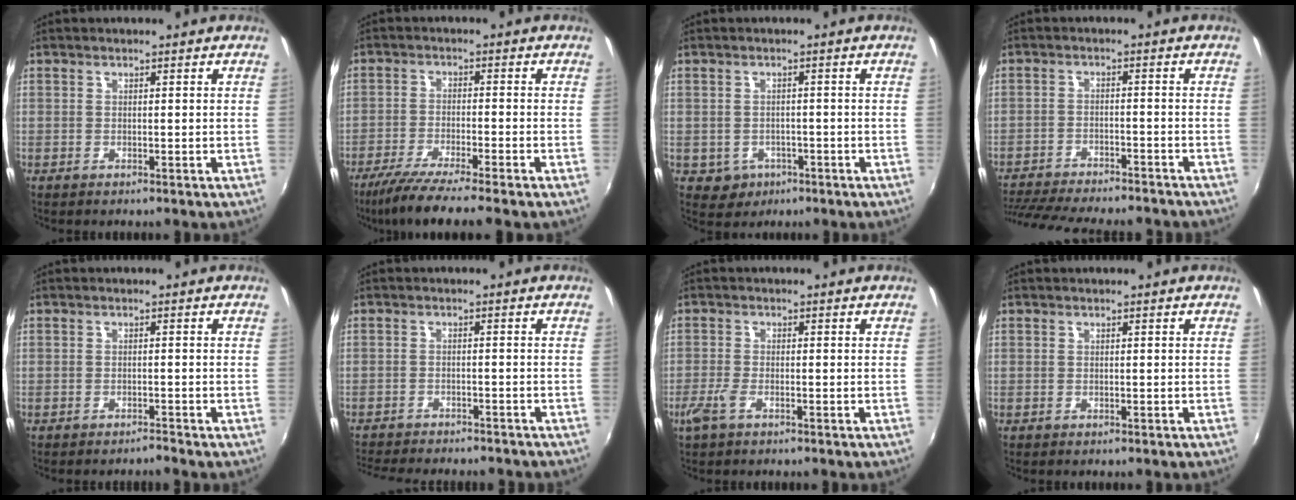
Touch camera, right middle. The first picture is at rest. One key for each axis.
{"total": 9.0, "fx": -7.5, "fy": -0.8, "fz": 5.0, "tx": -0.110, "ty": -0.027, "tz": -0.128}
{"total": 4.2, "fx": -1.6, "fy": 3.8, "fz": 1.0, "tx": -0.031, "ty": 0.002, "tz": -0.015}
{"total": 18.9, "fx": -16.5, "fy": 3.9, "fz": 8.4, "tx": -0.172, "ty": -0.029, "tz": -0.240}
{"total": 1.0, "fx": -1.0, "fy": -0.1, "fz": 0.0, "tx": -0.001, "ty": -0.003, "tz": -0.018}
{"total": 11.1, "fx": -10.0, "fy": 2.2, "fz": 4.3, "tx": -0.102, "ty": -0.020, "tz": -0.149}
{"total": 3.2, "fx": -1.9, "fy": 1.1, "fz": 2.4, "tx": -0.058, "ty": -0.007, "tz": -0.039}
{"total": 0.0}